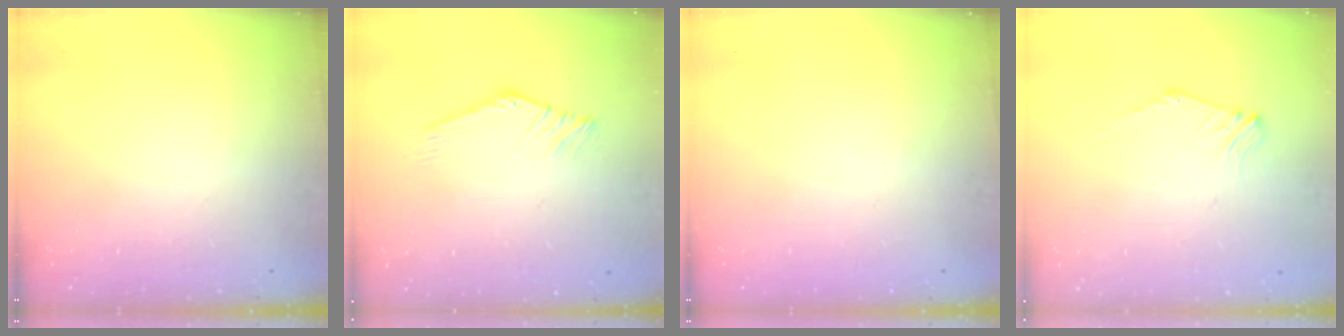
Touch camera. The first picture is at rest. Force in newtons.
{"total": 0.5, "press": 0.4, "slide": 0.3}
{"total": 0.0}
{"total": 1.6, "press": 1.5, "slide": 0.5}